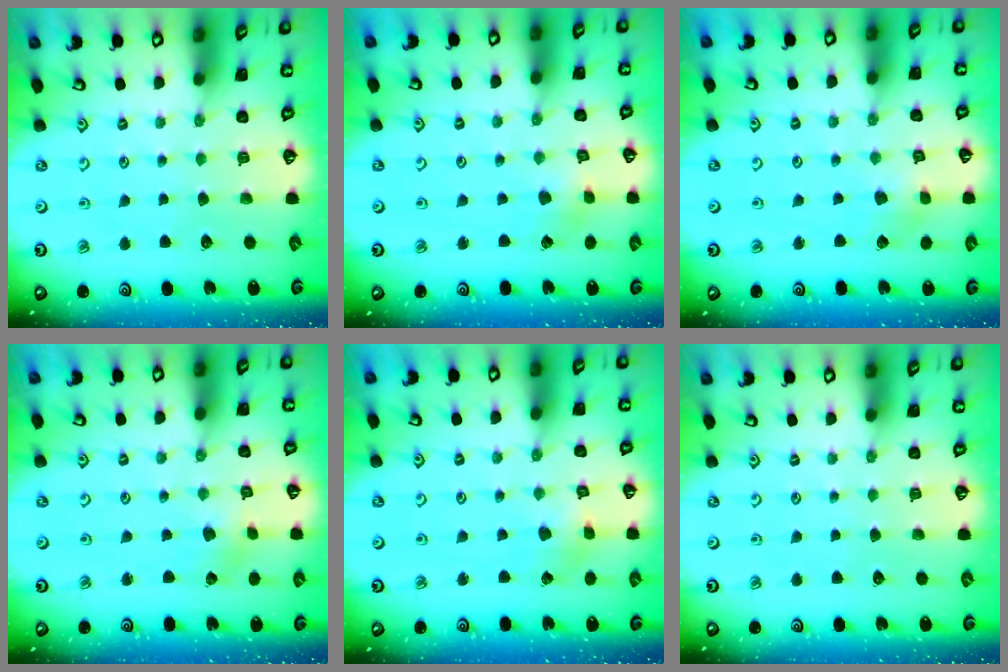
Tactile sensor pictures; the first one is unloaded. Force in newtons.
{"total": 2.4, "press": 2.4, "slide": 0.2}
{"total": 2.9, "press": 2.9, "slide": 0.6}
{"total": 1.9, "press": 1.9, "slide": 0.2}
{"total": 1.5, "press": 1.5, "slide": 0.2}
{"total": 0.0}